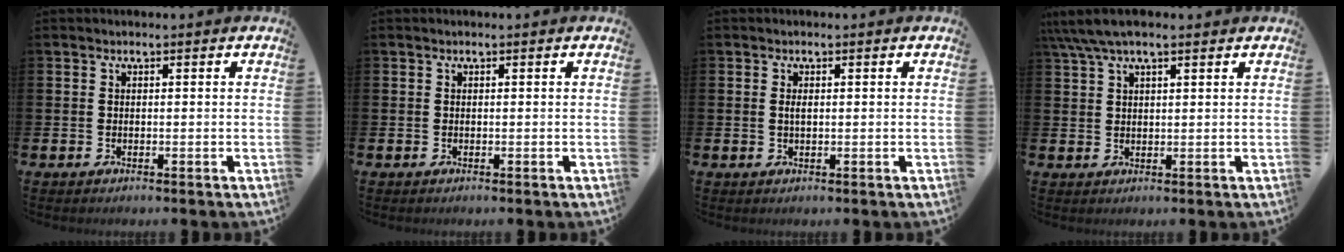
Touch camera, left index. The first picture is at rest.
{"total": 0.0}
{"total": 1.0, "force": [0.2, 0.4, 0.9], "torque": [-0.017, 0.003, 0.002]}
{"total": 4.7, "force": [3.4, 1.3, 2.9], "torque": [-0.071, 0.004, 0.063]}